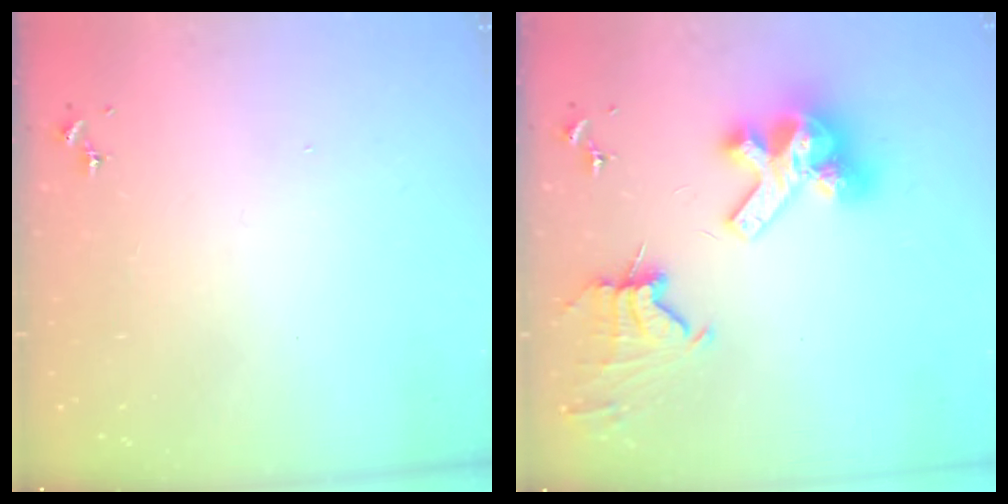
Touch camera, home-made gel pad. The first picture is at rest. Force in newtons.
{"total": 15.4, "press": 15.3, "slide": 2.0}